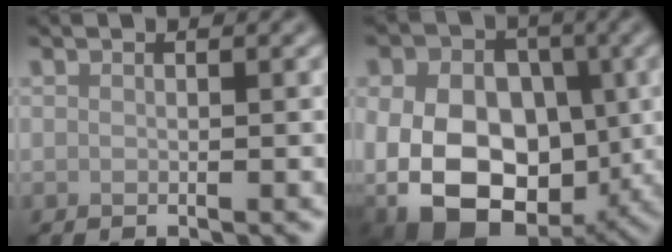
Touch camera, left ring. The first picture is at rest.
{"total": 19.1, "force": [-3.0, 14.9, 11.6], "torque": [-0.211, 0.003, -0.074]}